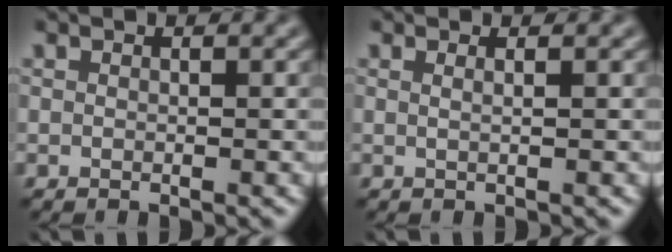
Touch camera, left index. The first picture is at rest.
{"total": 1.3, "force": [0.6, 0.7, 1.0], "torque": [-0.003, -0.006, -0.008]}